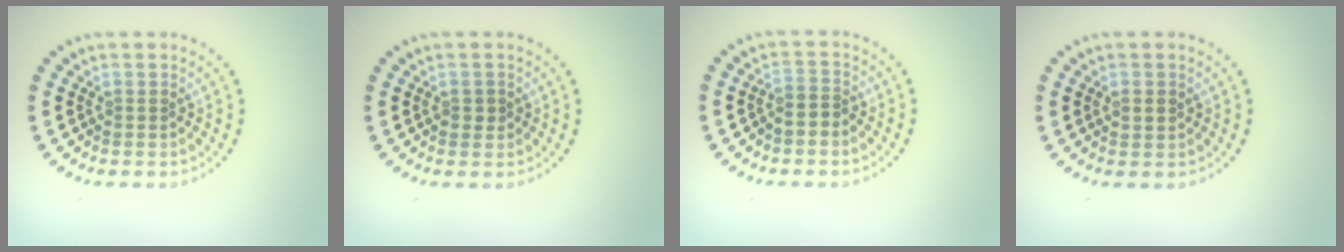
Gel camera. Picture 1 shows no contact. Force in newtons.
{"total": 1.1, "press": 1.1, "slide": 0.2}
{"total": 1.2, "press": 0.9, "slide": 0.8}
{"total": 1.5, "press": 1.5, "slide": 0.1}